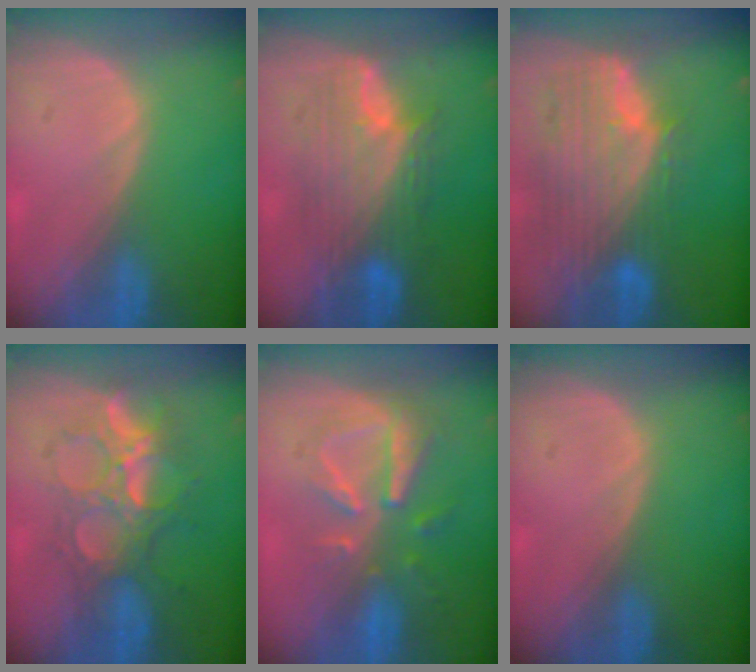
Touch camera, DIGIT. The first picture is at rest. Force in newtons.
{"total": 8.7, "press": 8.7, "slide": 0.3}
{"total": 11.7, "press": 10.0, "slide": 6.1}
{"total": 8.9, "press": 8.3, "slide": 3.3}
{"total": 8.0, "press": 7.4, "slide": 3.0}
{"total": 0.0}